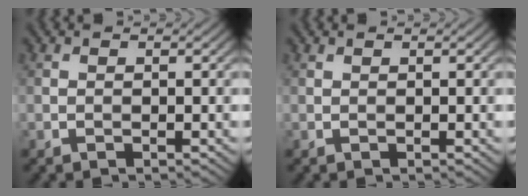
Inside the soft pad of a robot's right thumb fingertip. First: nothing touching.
{"total": 0.0}